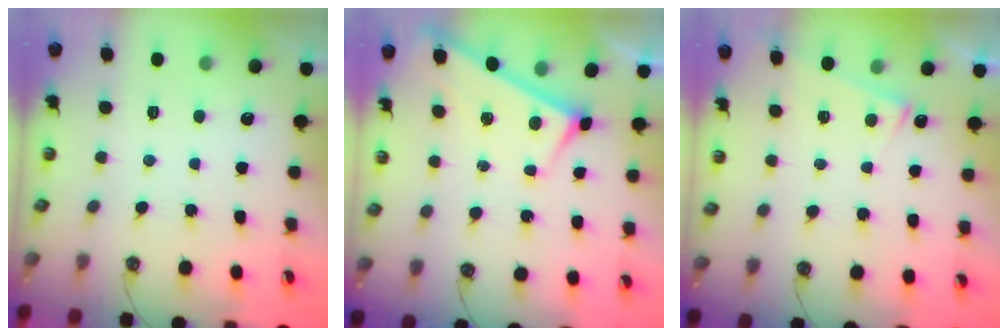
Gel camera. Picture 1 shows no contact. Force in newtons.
{"total": 3.2, "press": 3.2, "slide": 0.3}
{"total": 7.3, "press": 7.3, "slide": 0.4}